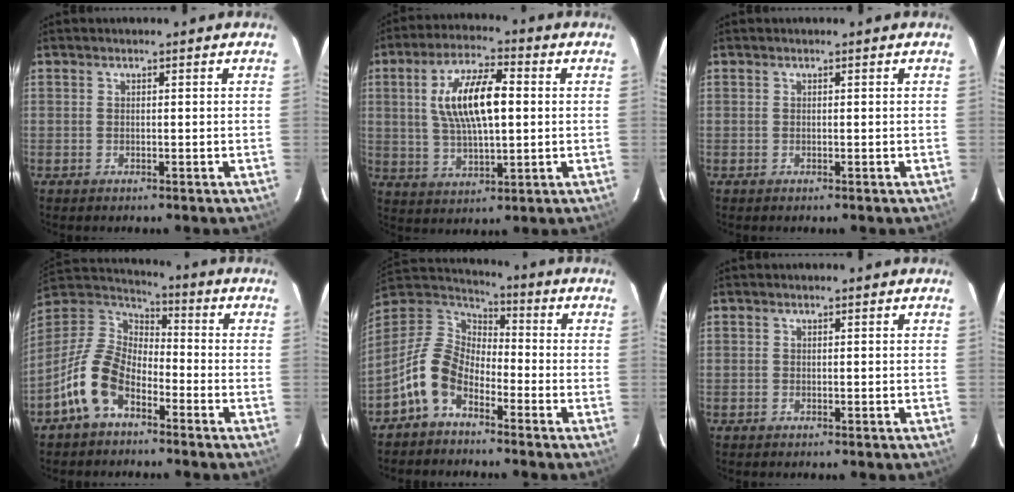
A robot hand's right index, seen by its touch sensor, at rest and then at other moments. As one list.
[{"total": 13.2, "force": [2.0, 5.1, 12.1], "torque": [-0.225, 0.013, 0.040]}, {"total": 0.0}, {"total": 12.4, "force": [-6.6, 7.2, 7.7], "torque": [-0.161, 0.014, -0.134]}, {"total": 10.6, "force": [-5.8, 6.4, 6.2], "torque": [-0.127, 0.018, -0.125]}, {"total": 0.0}]